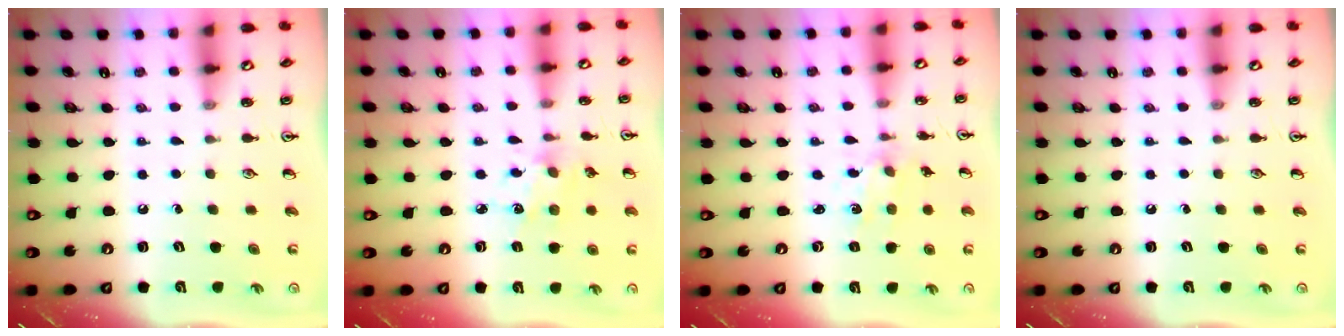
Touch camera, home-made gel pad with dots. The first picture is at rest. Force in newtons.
{"total": 5.3, "press": 5.3, "slide": 0.3}
{"total": 1.1, "press": 1.1, "slide": 0.3}
{"total": 0.0}